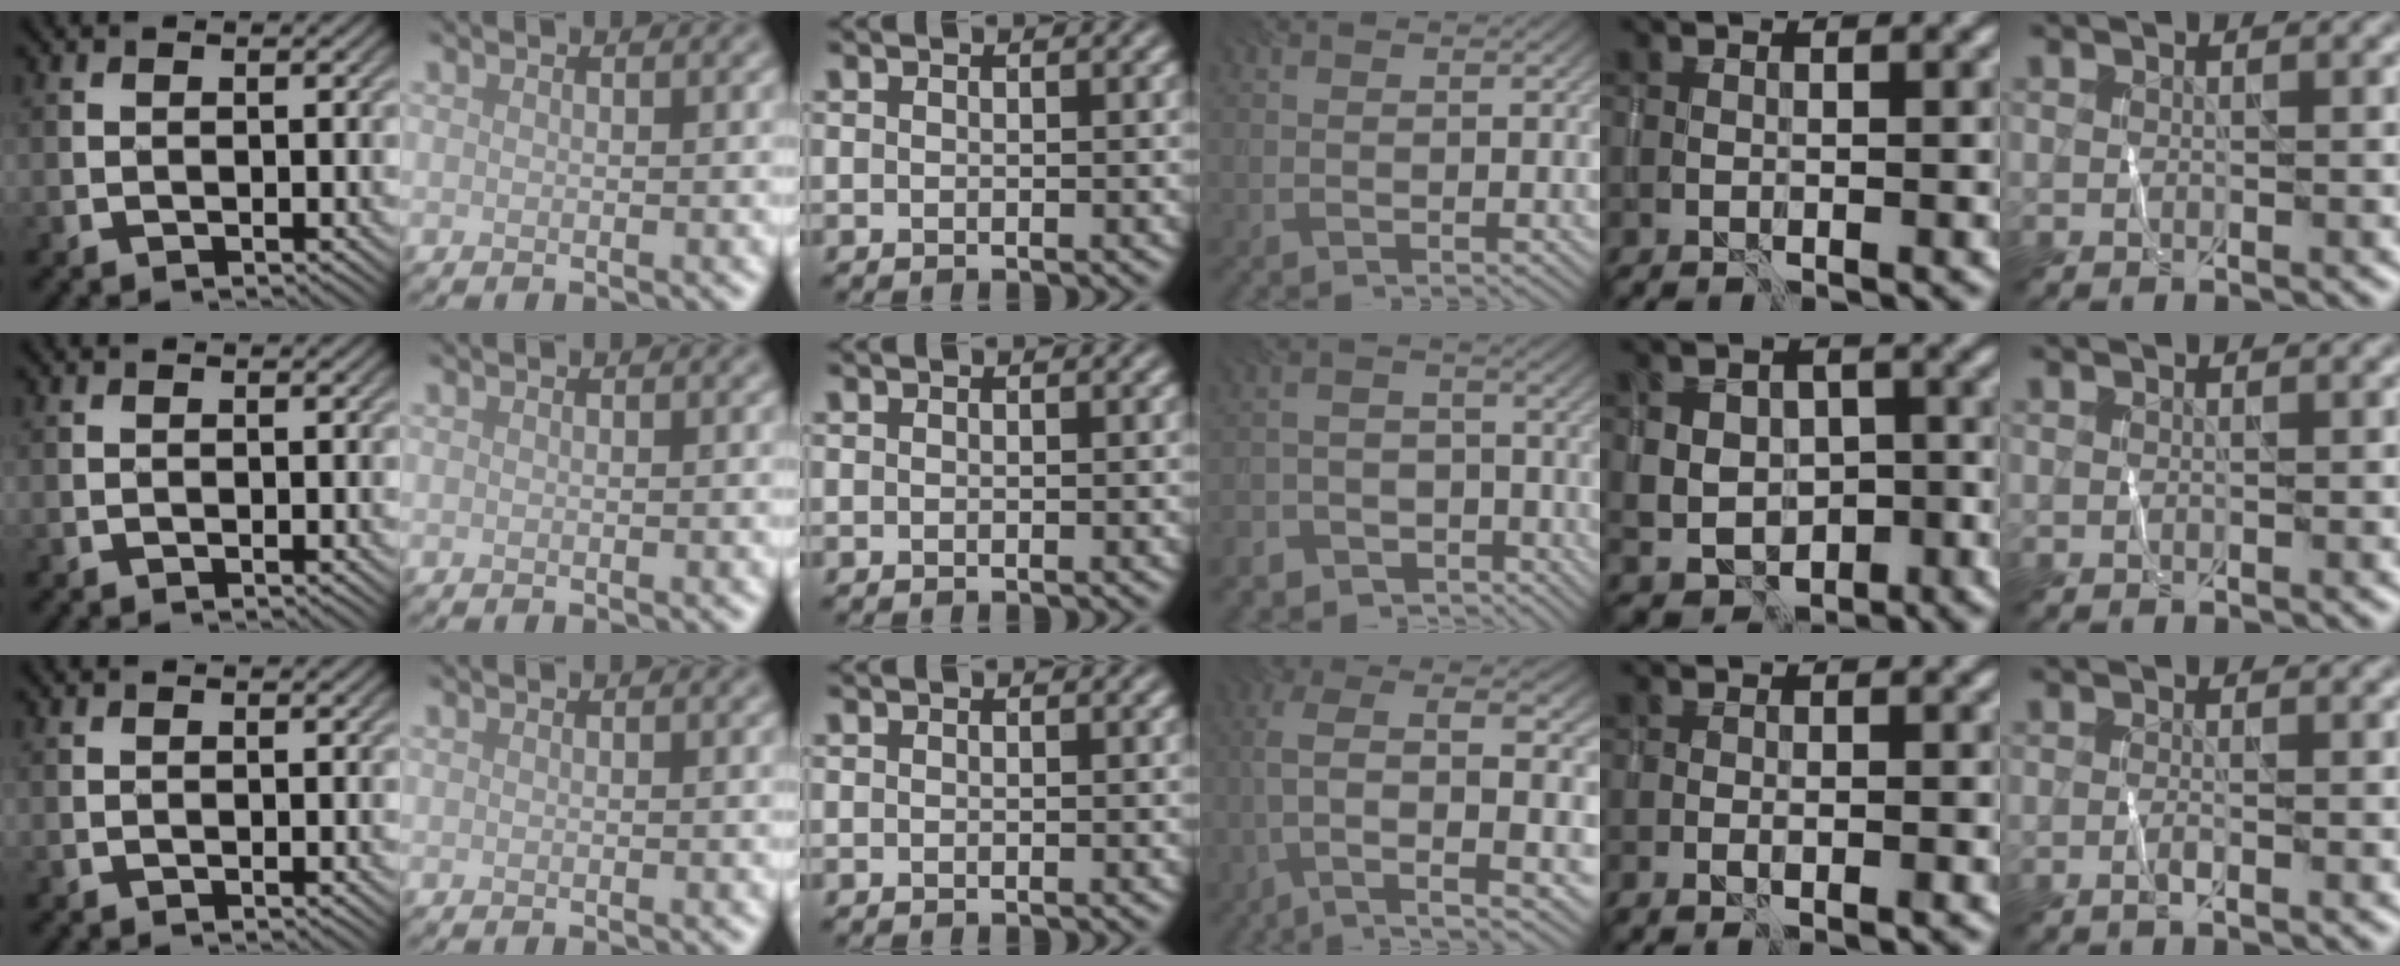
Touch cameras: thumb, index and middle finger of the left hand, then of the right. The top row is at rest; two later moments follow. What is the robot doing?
{"motion": "wrap", "object": "sponge"}